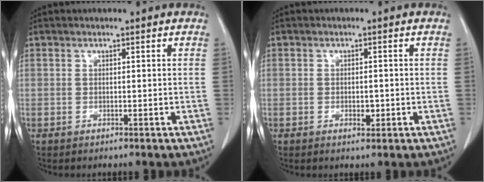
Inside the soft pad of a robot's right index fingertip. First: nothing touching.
{"total": 1.8, "force": [-0.5, 0.8, 1.5], "torque": [-0.025, -0.001, -0.006]}